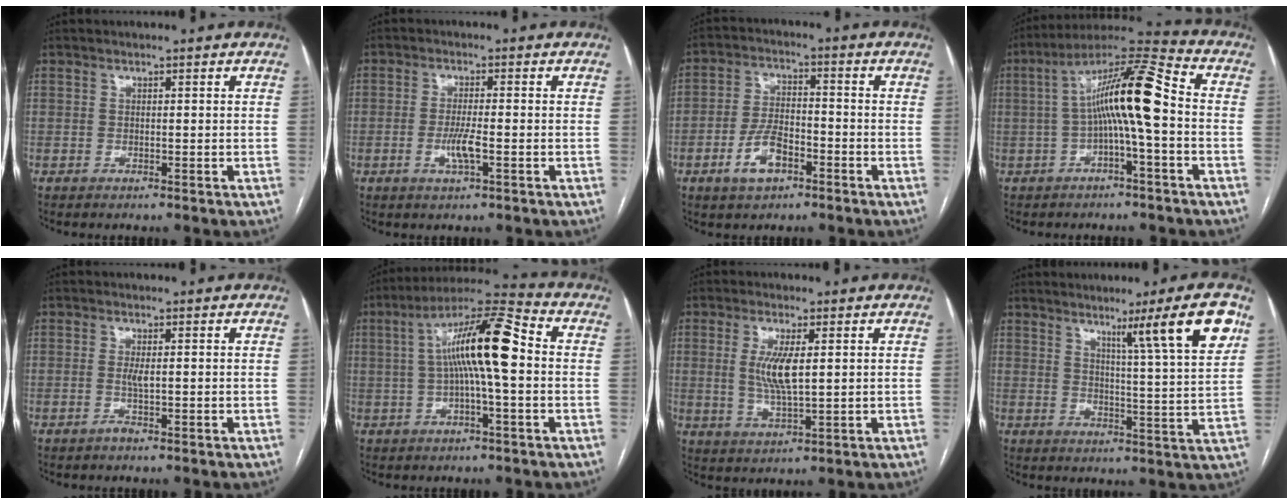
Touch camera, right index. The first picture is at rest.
{"total": 3.7, "force": [-1.2, 0.5, 3.5], "torque": [-0.074, -0.004, -0.022]}
{"total": 7.1, "force": [-3.5, 3.4, 5.1], "torque": [-0.107, 0.008, -0.063]}
{"total": 12.6, "force": [-0.5, 0.8, 12.6], "torque": [-0.221, 0.035, -0.014]}
{"total": 1.5, "force": [-0.4, 0.1, 1.4], "torque": [-0.030, -0.001, -0.007]}
{"total": 13.3, "force": [0.8, 1.5, 13.2], "torque": [-0.233, 0.033, 0.008]}
{"total": 6.3, "force": [1.0, 1.5, 6.1], "torque": [-0.128, -0.004, 0.024]}
{"total": 11.3, "force": [6.2, -1.5, 9.3], "torque": [-0.131, -0.008, 0.090]}